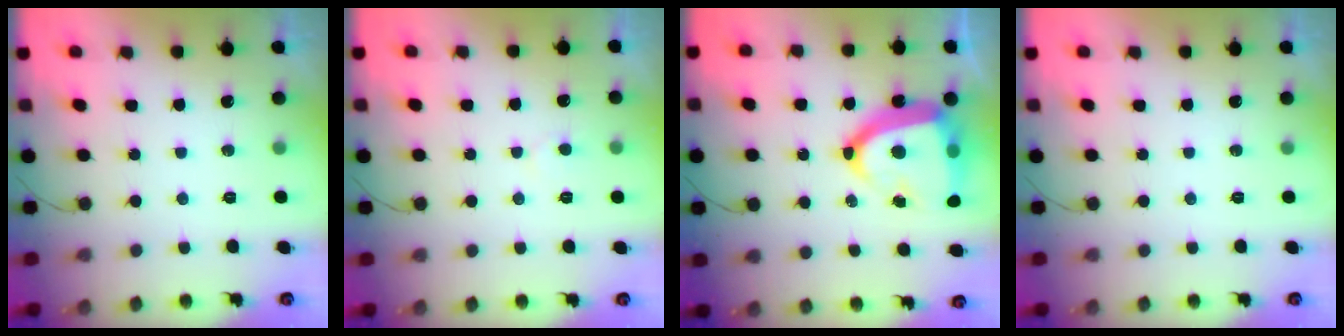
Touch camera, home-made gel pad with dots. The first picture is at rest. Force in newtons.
{"total": 3.9, "press": 3.9, "slide": 0.3}
{"total": 21.5, "press": 21.5, "slide": 1.7}
{"total": 0.0}